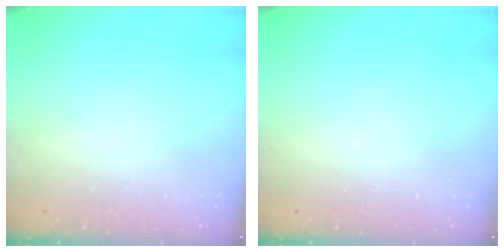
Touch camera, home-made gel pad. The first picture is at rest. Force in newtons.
{"total": 0.0}